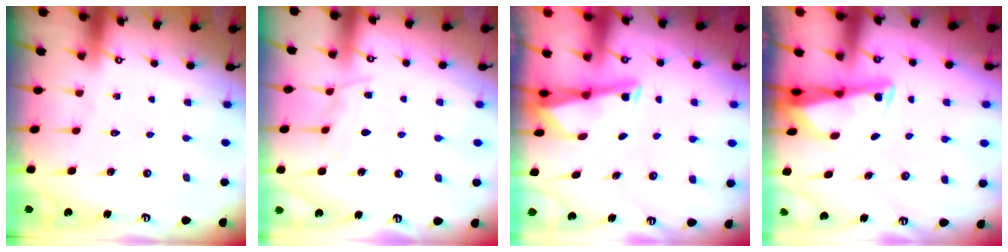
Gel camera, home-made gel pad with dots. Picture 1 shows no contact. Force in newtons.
{"total": 5.3, "press": 5.3, "slide": 0.4}
{"total": 2.9, "press": 2.9, "slide": 0.2}
{"total": 2.5, "press": 2.5, "slide": 0.5}